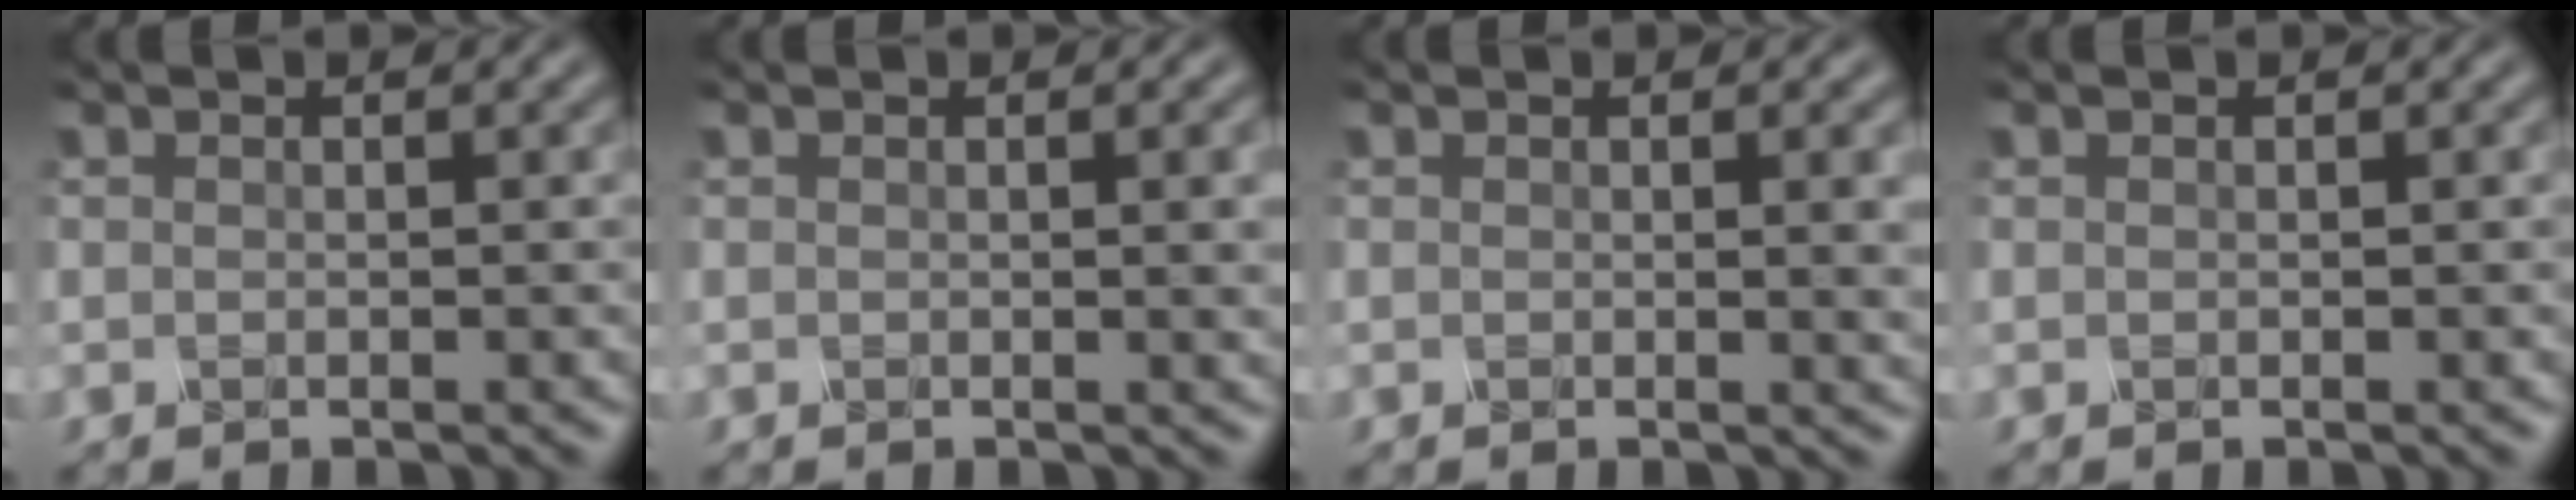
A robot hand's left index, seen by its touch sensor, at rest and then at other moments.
{"total": 2.6, "force": [0.2, 0.8, 2.5], "torque": [-0.021, 0.003, -0.001]}
{"total": 2.9, "force": [0.3, 0.9, 2.8], "torque": [-0.024, 0.001, 0.001]}
{"total": 0.0}